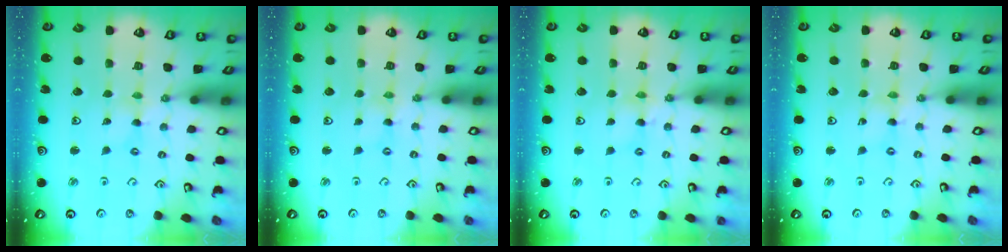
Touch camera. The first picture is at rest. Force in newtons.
{"total": 0.0}
{"total": 2.9, "press": 2.9, "slide": 0.3}
{"total": 0.8, "press": 0.8, "slide": 0.1}